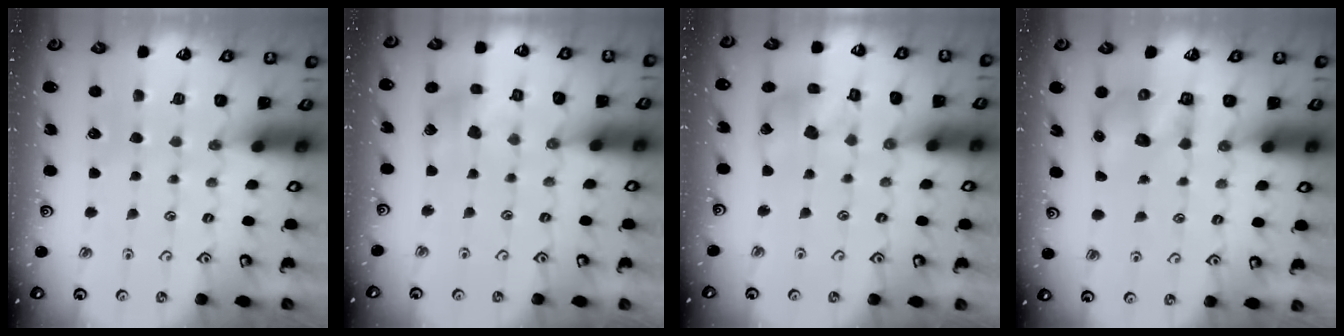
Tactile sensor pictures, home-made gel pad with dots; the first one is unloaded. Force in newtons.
{"total": 6.2, "press": 6.1, "slide": 0.8}
{"total": 8.6, "press": 8.5, "slide": 1.1}
{"total": 6.1, "press": 6.1, "slide": 1.0}